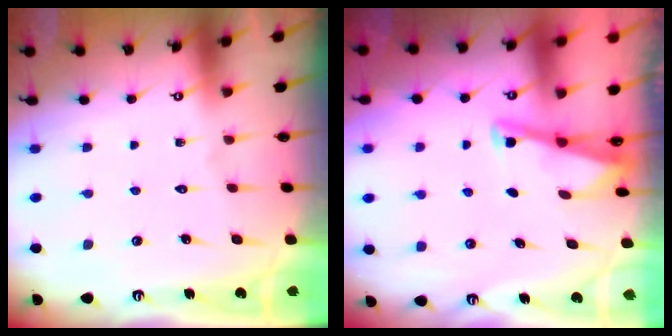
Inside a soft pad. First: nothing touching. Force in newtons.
{"total": 3.0, "press": 3.0, "slide": 0.3}